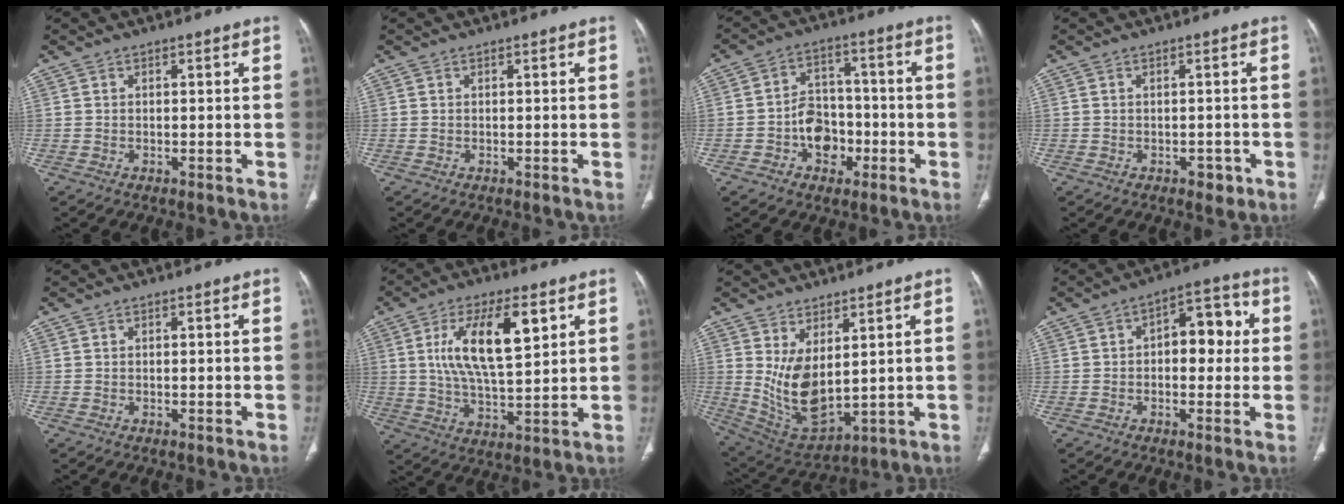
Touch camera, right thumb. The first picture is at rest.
{"total": 0.0}
{"total": 8.9, "force": [-3.0, 6.9, 4.8], "torque": [-0.040, 0.036, -0.050]}
{"total": 2.2, "force": [-1.1, 1.4, 1.3], "torque": [-0.008, 0.007, -0.008]}
{"total": 0.0}
{"total": 14.9, "force": [5.0, 5.8, 12.8], "torque": [-0.218, -0.013, 0.093]}
{"total": 11.0, "force": [2.4, 5.5, 9.2], "torque": [-0.161, -0.030, 0.073]}
{"total": 9.7, "force": [1.0, 5.8, 7.8], "torque": [-0.069, 0.028, 0.006]}